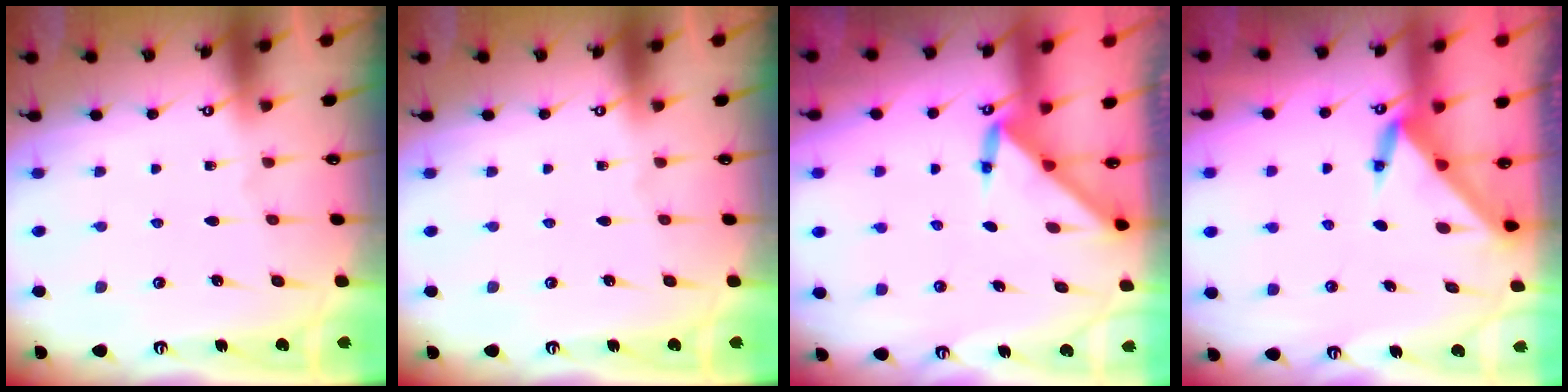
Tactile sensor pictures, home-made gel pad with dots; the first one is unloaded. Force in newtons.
{"total": 0.0}
{"total": 3.2, "press": 3.2, "slide": 0.2}
{"total": 3.3, "press": 3.3, "slide": 0.2}